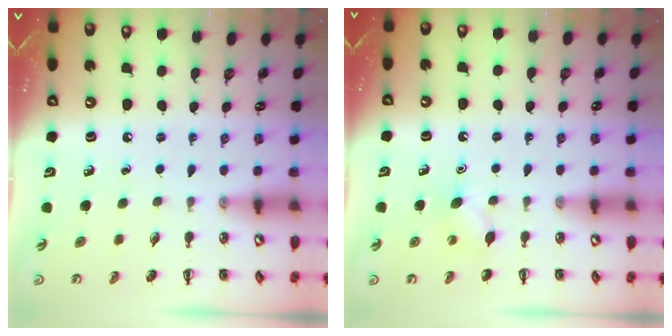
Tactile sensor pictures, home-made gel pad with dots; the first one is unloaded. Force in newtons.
{"total": 5.6, "press": 5.4, "slide": 1.4}